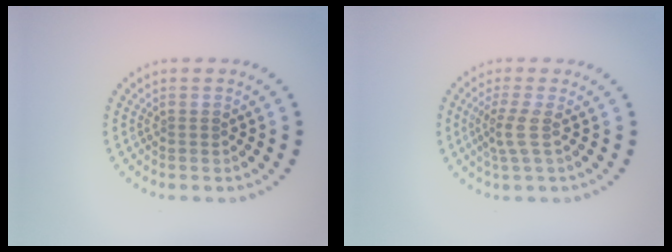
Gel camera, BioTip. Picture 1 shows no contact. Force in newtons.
{"total": 2.2, "press": 1.6, "slide": 1.5}